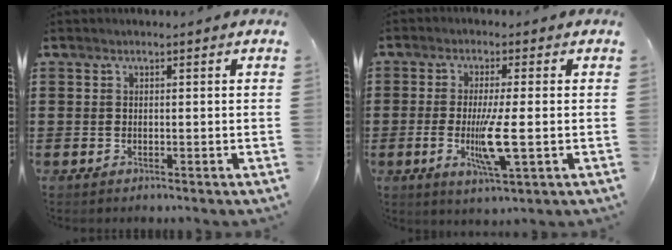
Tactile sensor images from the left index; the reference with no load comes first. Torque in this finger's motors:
{"motor_torque": [1.49, 0.20, 0.33, 0.13]}